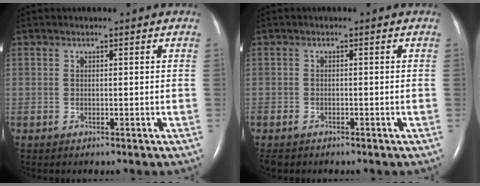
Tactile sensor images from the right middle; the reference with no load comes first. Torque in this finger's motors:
{"motor_torque": [1.00, -1.14, 0.58, 0.10]}